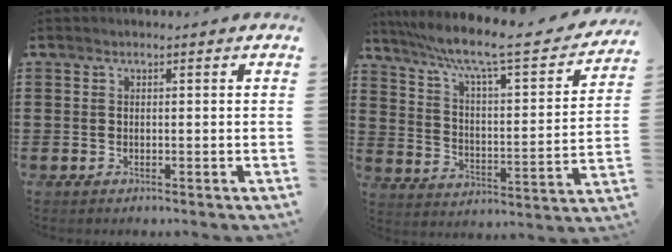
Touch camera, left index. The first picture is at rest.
{"total": 8.4, "force": [6.5, 0.4, 5.3], "torque": [-0.128, -0.045, 0.101]}